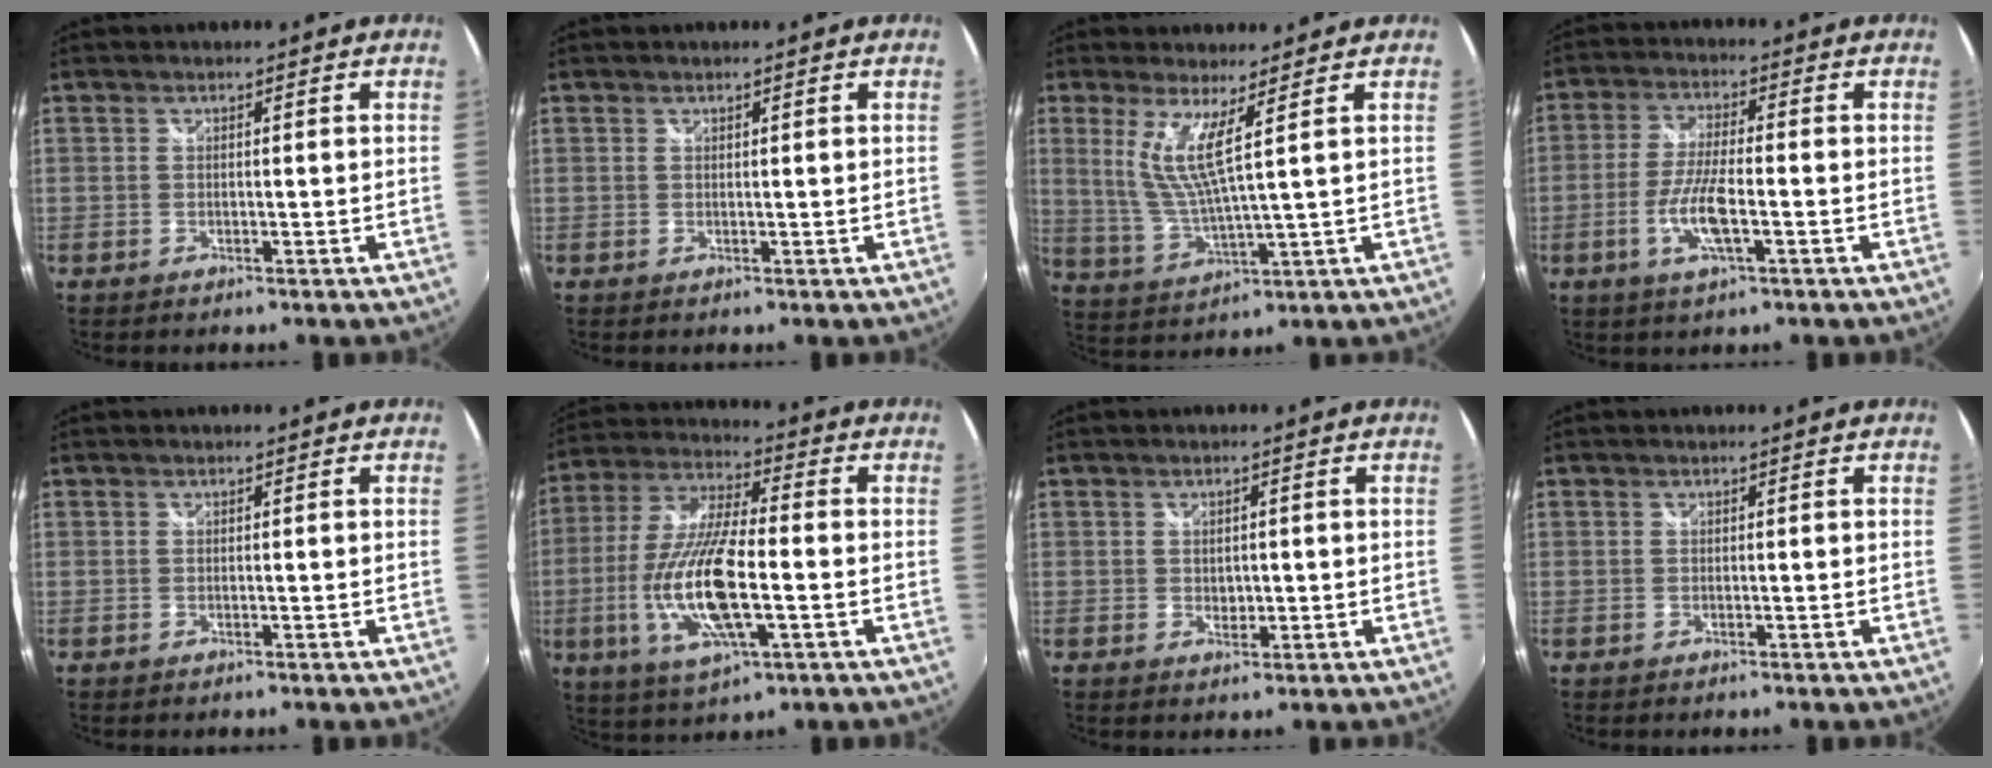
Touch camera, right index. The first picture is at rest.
{"total": 0.0}
{"total": 7.6, "force": [3.3, 0.2, 6.8], "torque": [-0.141, -0.019, 0.073]}
{"total": 8.0, "force": [-2.5, 1.7, 7.4], "torque": [-0.154, -0.005, -0.051]}
{"total": 0.0}
{"total": 17.0, "force": [-3.6, 5.0, 15.9], "torque": [-0.327, -0.012, -0.066]}
{"total": 2.1, "force": [0.2, 1.6, 1.4], "torque": [-0.019, -0.001, 0.004]}
{"total": 0.0}